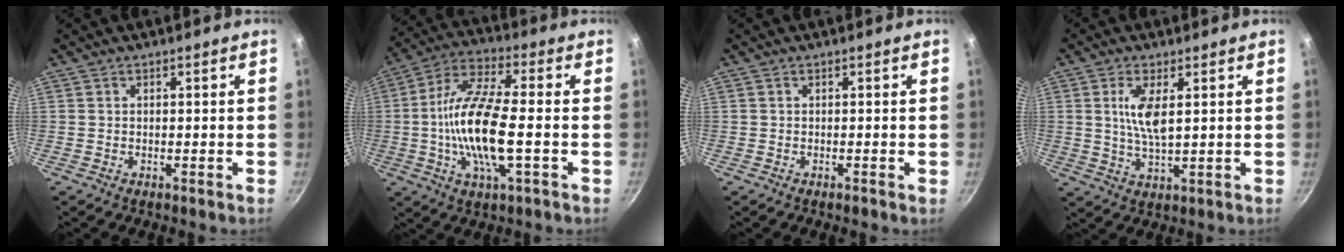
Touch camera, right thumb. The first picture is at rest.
{"total": 15.9, "force": [-2.1, 5.0, 14.9], "torque": [-0.291, 0.023, -0.056]}
{"total": 0.6, "force": [-0.3, 0.1, 0.5], "torque": [-0.009, 0.002, -0.008]}
{"total": 6.9, "force": [1.7, 2.5, 6.3], "torque": [-0.122, -0.011, 0.036]}